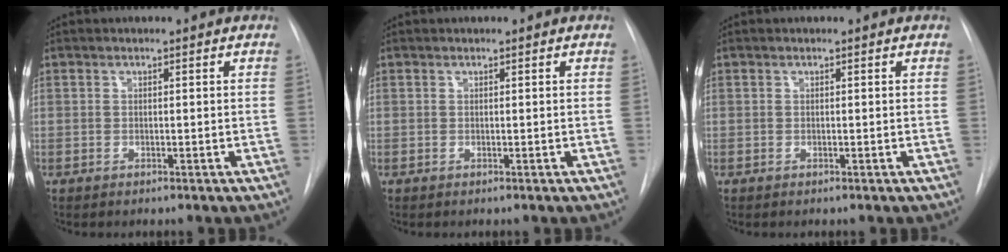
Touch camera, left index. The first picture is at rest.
{"total": 0.0}
{"total": 0.0}